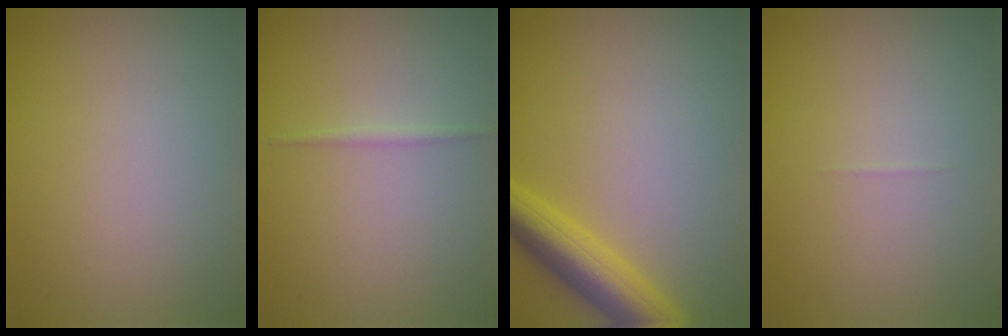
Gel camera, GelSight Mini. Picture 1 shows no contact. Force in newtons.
{"total": 0.7, "press": 0.7, "slide": 0.0}
{"total": 5.1, "press": 5.1, "slide": 0.2}
{"total": 0.0}